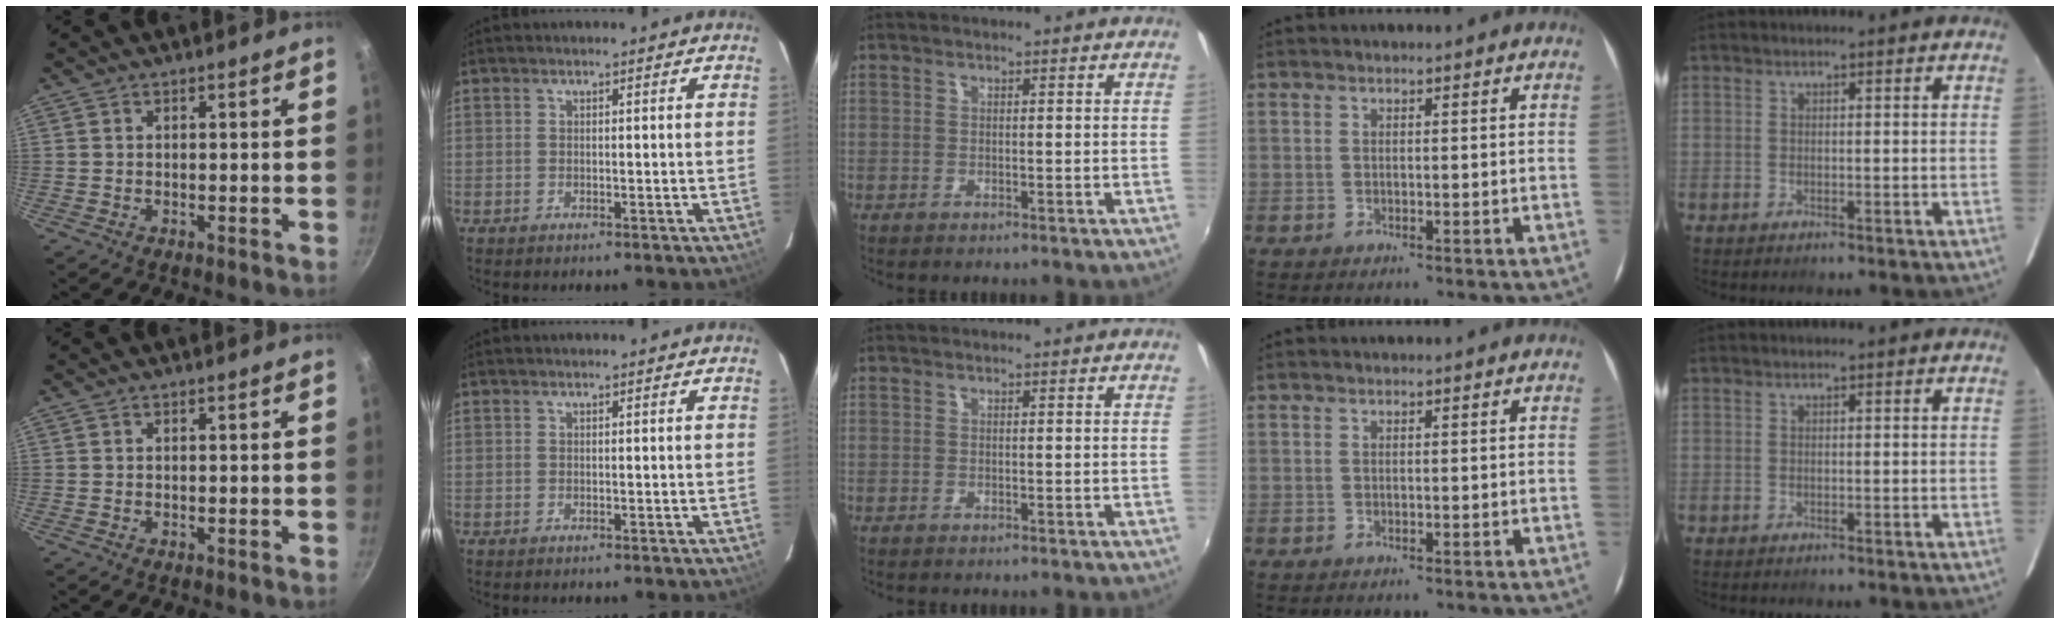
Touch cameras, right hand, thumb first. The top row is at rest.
{}